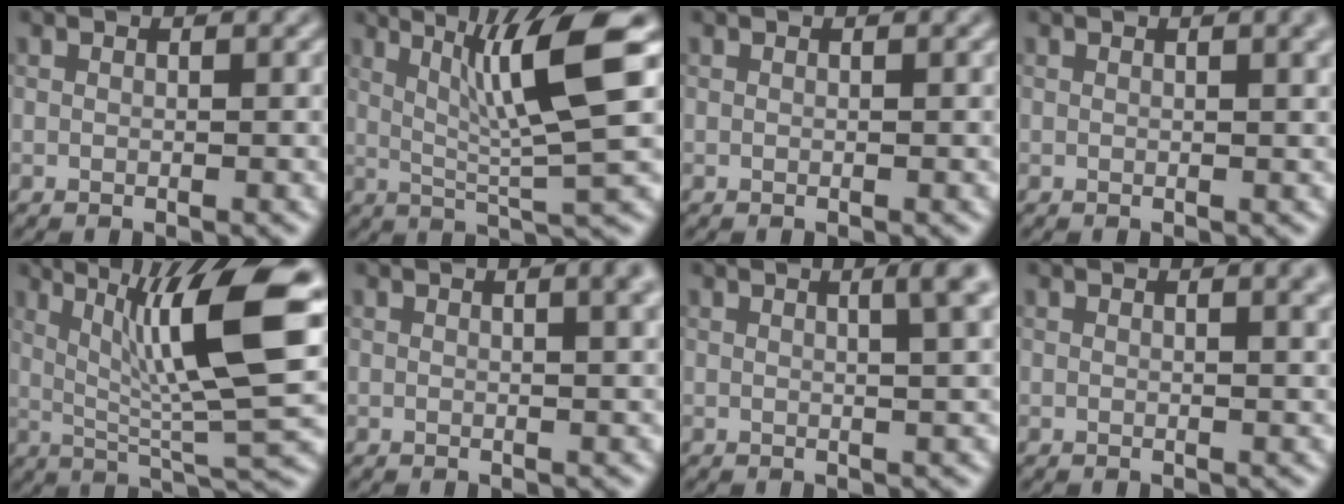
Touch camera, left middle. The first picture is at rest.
{"total": 8.9, "force": [3.0, 1.3, 8.3], "torque": [-0.133, 0.005, 0.053]}
{"total": 0.0}
{"total": 2.4, "force": [1.0, 0.9, 2.0], "torque": [-0.016, 0.005, 0.007]}
{"total": 12.4, "force": [3.8, 2.3, 11.6], "torque": [-0.183, 0.009, 0.068]}
{"total": 3.5, "force": [1.3, 1.4, 3.0], "torque": [-0.017, 0.010, 0.007]}
{"total": 3.4, "force": [1.2, 0.9, 3.0], "torque": [-0.029, 0.009, 0.010]}
{"total": 2.5, "force": [1.1, 1.0, 2.0], "torque": [-0.013, 0.005, 0.009]}